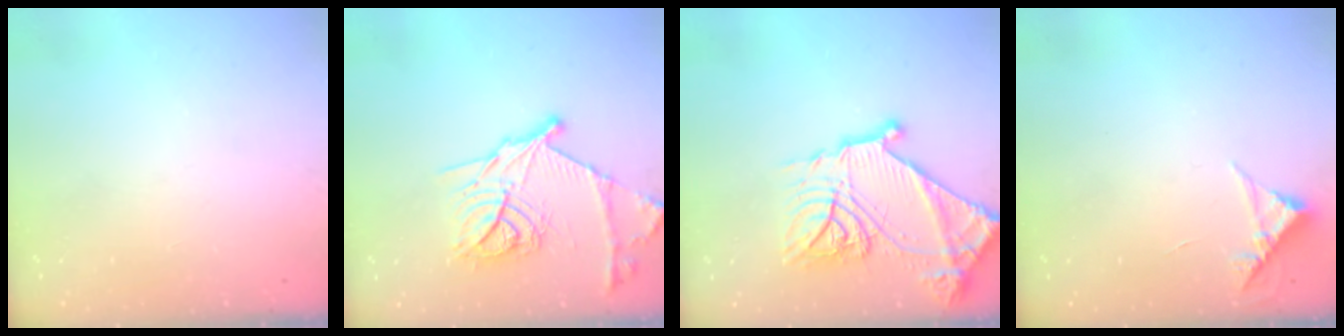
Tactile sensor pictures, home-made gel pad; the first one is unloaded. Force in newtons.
{"total": 18.8, "press": 18.8, "slide": 1.3}
{"total": 23.5, "press": 23.4, "slide": 1.6}
{"total": 4.6, "press": 4.6, "slide": 0.3}